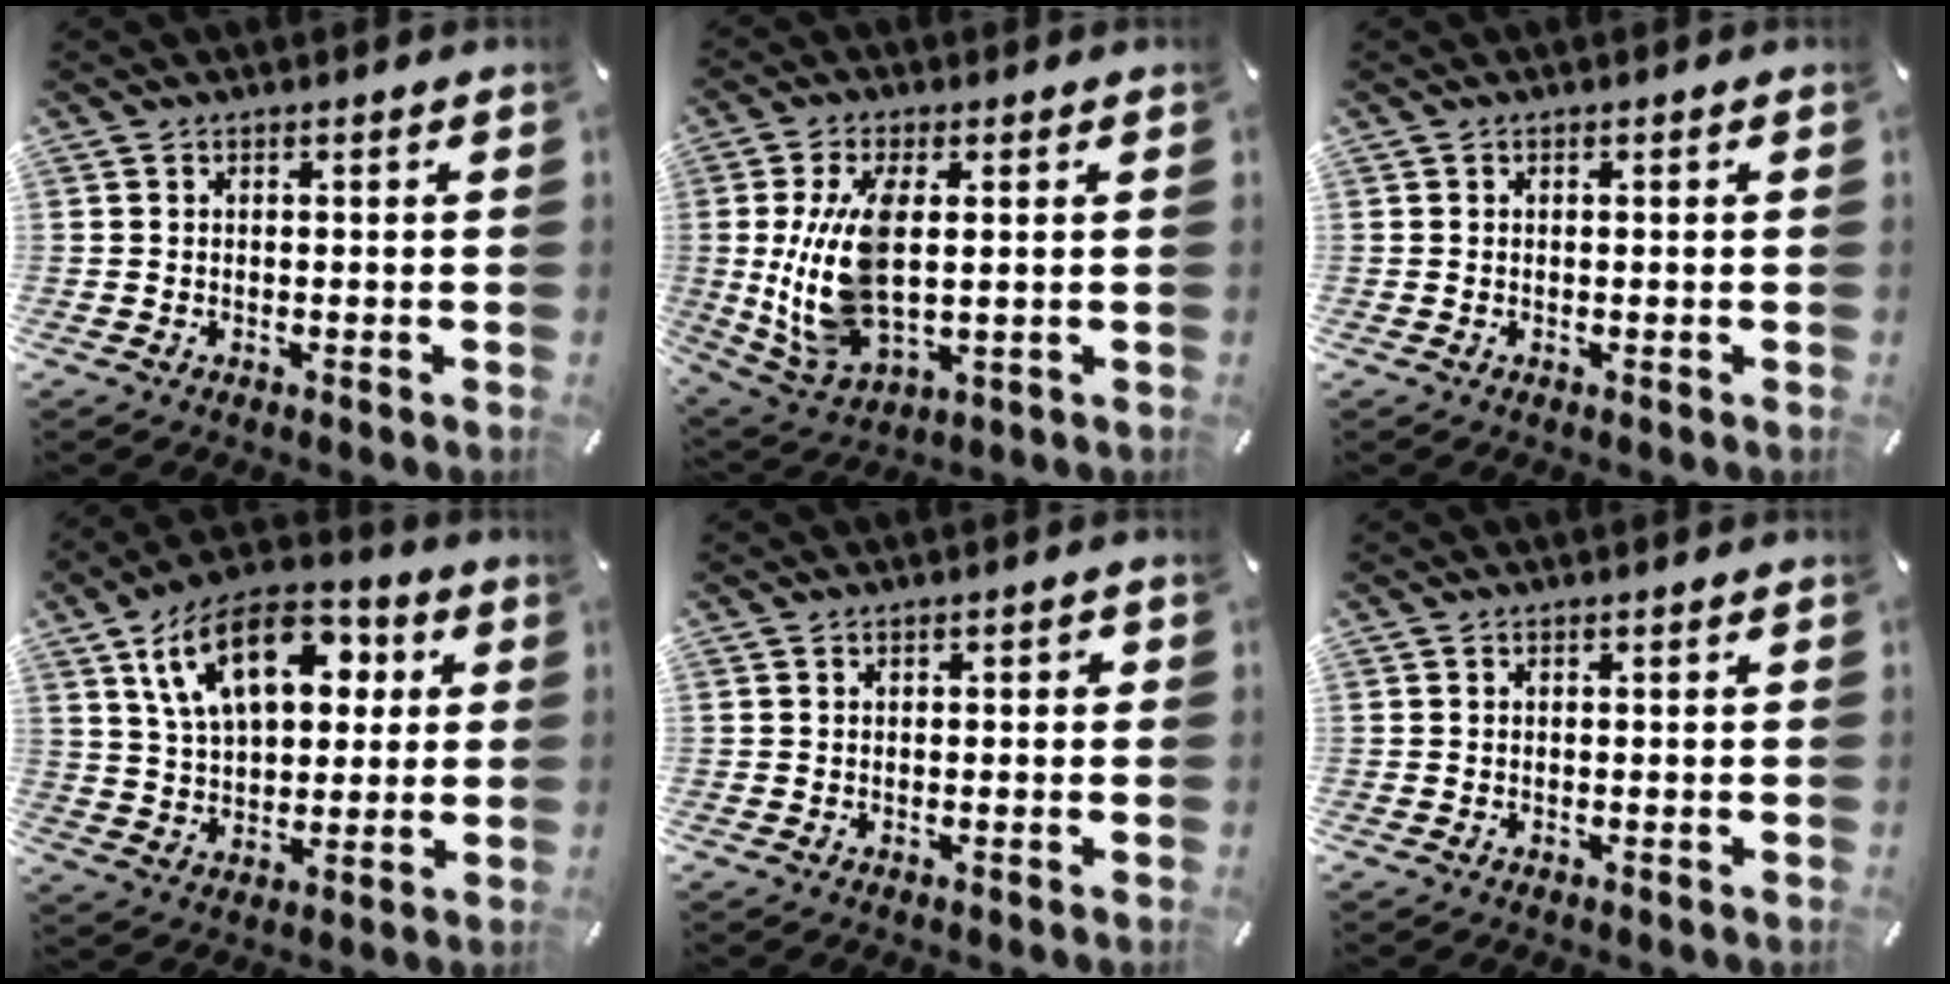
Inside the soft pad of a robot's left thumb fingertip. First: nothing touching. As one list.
[{"total": 14.2, "force": [1.7, 7.1, 12.2], "torque": [-0.276, -0.013, 0.032]}, {"total": 0.0}, {"total": 18.0, "force": [7.2, 11.1, 12.2], "torque": [-0.218, -0.007, 0.124]}, {"total": 1.0, "force": [0.0, 0.6, 0.8], "torque": [-0.016, 0.004, -0.003]}, {"total": 0.0}]